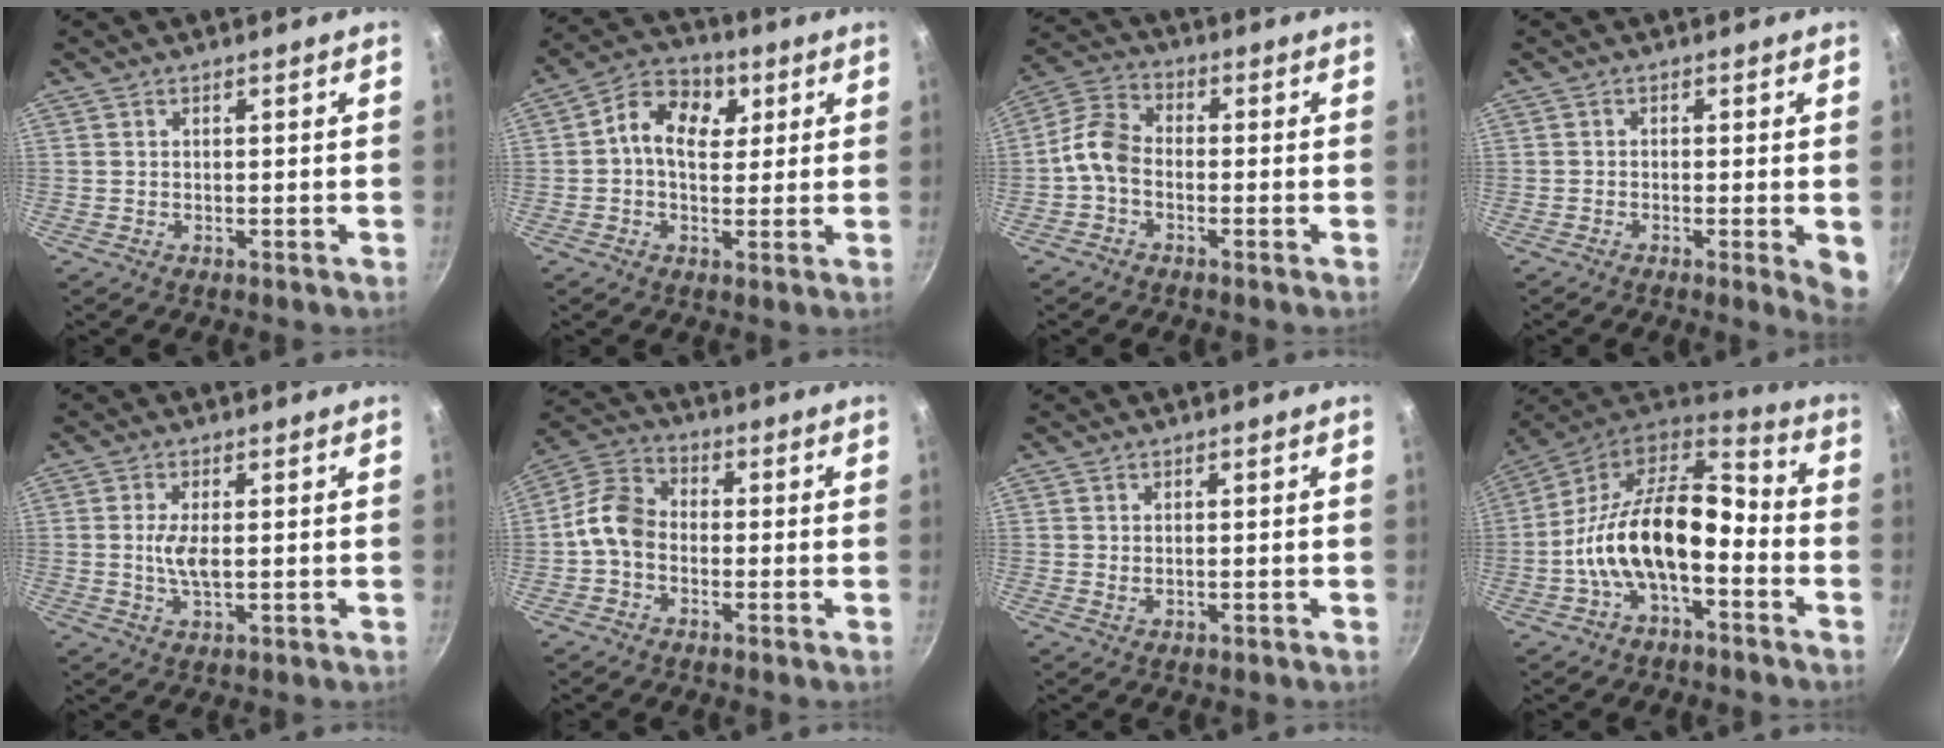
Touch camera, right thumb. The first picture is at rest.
{"total": 10.0, "force": [2.3, 7.2, 6.5], "torque": [-0.078, 0.007, 0.020]}
{"total": 6.8, "force": [-2.0, 4.6, 4.6], "torque": [-0.092, 0.036, -0.057]}
{"total": 4.2, "force": [-0.9, 1.0, 4.0], "torque": [-0.040, -0.002, -0.014]}
{"total": 4.3, "force": [0.2, 1.6, 4.0], "torque": [-0.085, -0.004, 0.004]}
{"total": 8.0, "force": [-1.6, 6.1, 5.0], "torque": [-0.080, 0.030, -0.051]}
{"total": 0.8, "force": [0.1, 0.2, 0.8], "torque": [-0.014, 0.000, 0.003]}
{"total": 18.8, "force": [-4.6, 10.1, 15.2], "torque": [-0.257, 0.064, -0.096]}